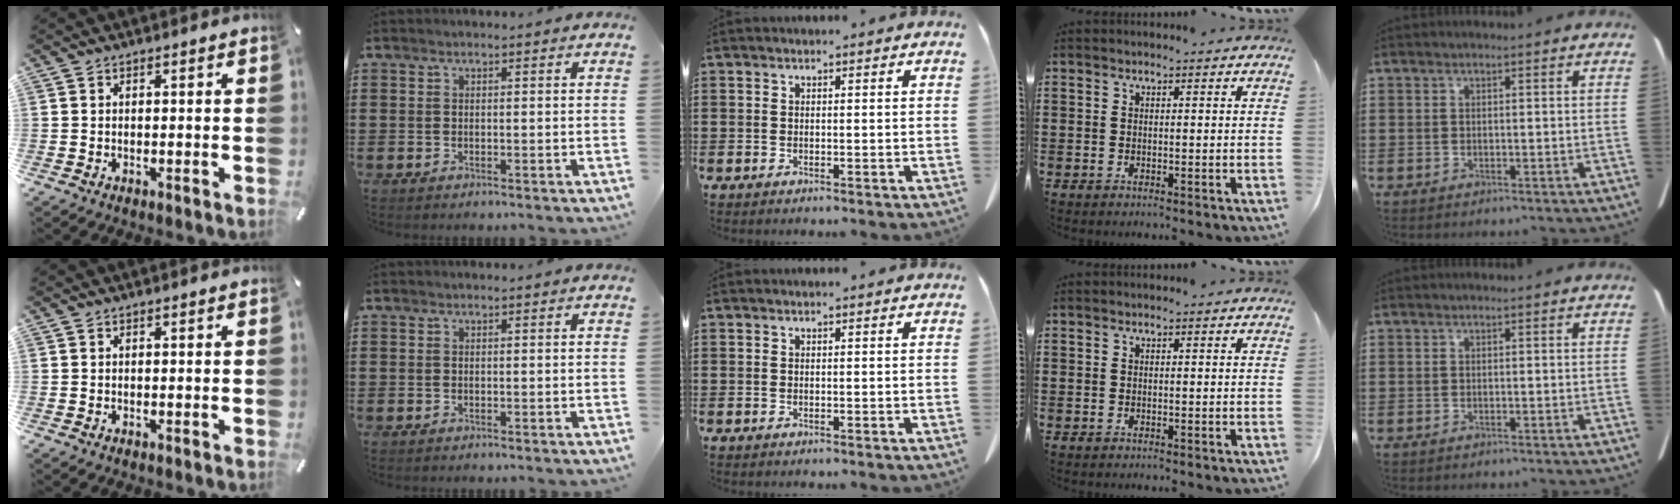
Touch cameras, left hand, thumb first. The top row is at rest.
{}